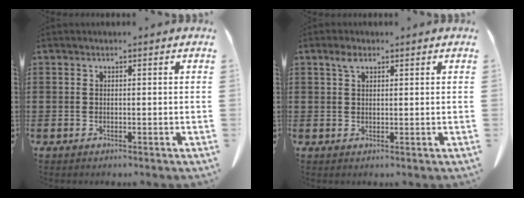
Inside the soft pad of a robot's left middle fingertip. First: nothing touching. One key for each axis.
{"total": 2.2, "fx": 1.2, "fy": 1.1, "fz": 1.4, "tx": -0.034, "ty": 0.003, "tz": 0.023}